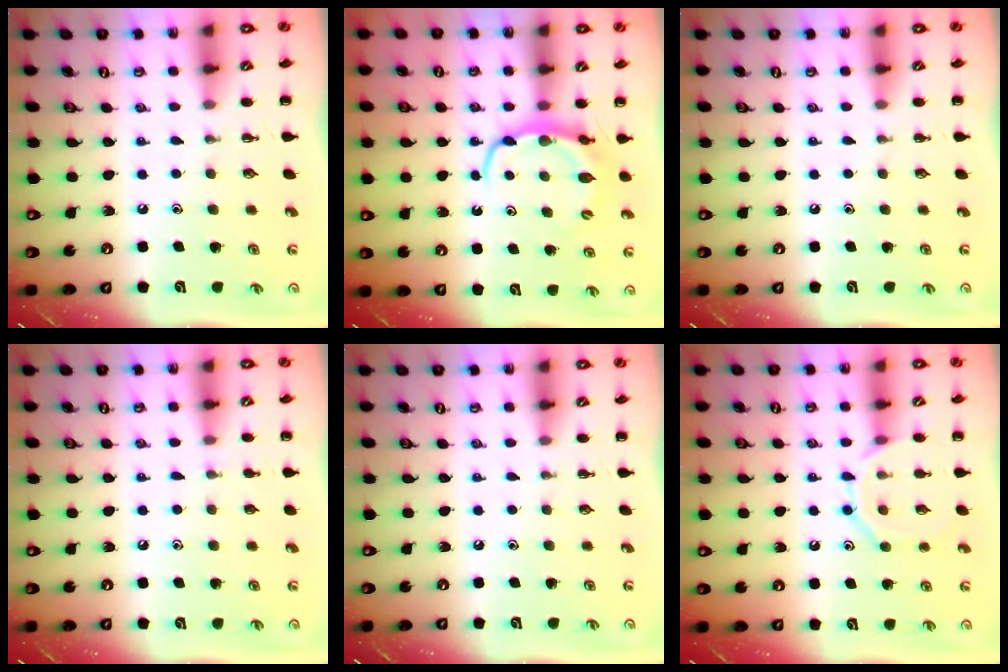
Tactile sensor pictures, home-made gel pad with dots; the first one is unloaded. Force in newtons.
{"total": 6.1, "press": 6.1, "slide": 0.5}
{"total": 0.0}
{"total": 2.6, "press": 2.4, "slide": 1.0}
{"total": 0.0}
{"total": 10.5, "press": 10.5, "slide": 0.6}